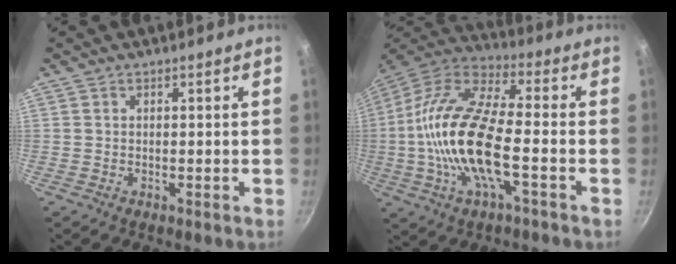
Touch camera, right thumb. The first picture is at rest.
{"total": 19.5, "force": [-3.4, 7.2, 17.8], "torque": [-0.350, 0.034, -0.082]}